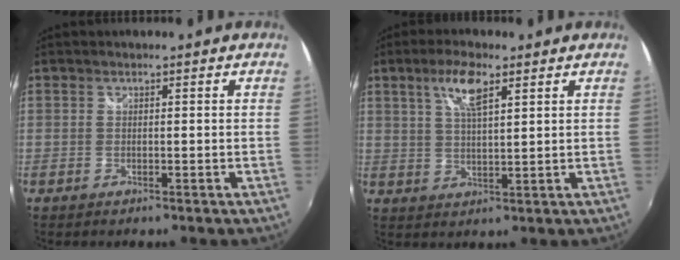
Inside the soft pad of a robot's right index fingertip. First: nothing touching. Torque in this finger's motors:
{"motor_torque": [0.16, 0.12, 0.46, 0.10]}